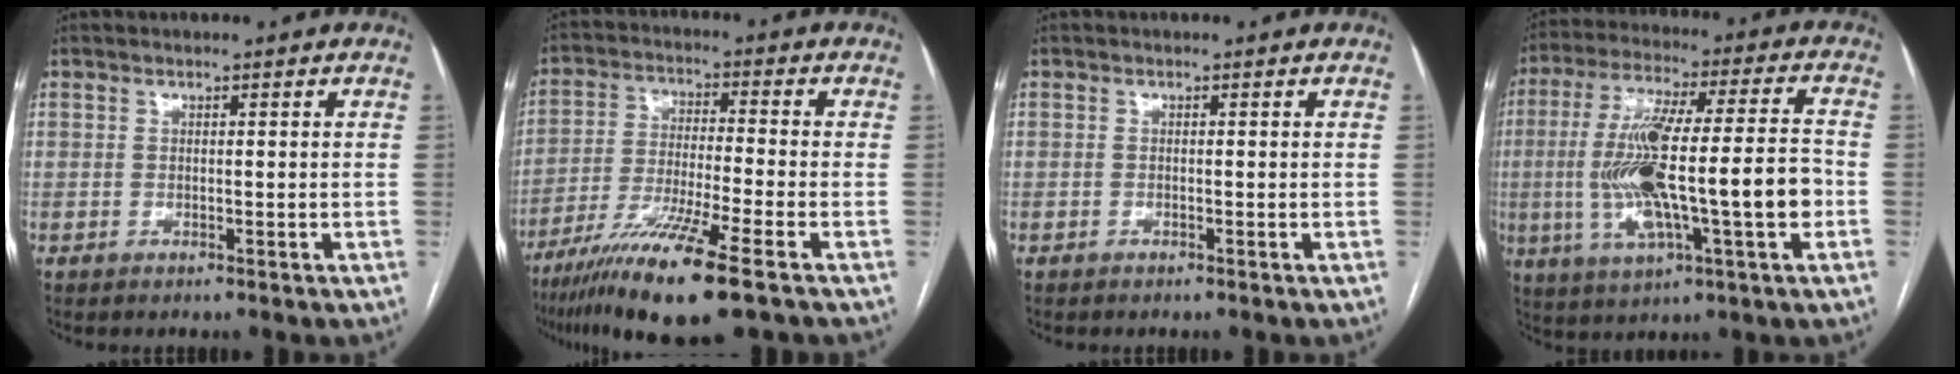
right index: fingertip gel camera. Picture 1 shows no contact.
{"total": 14.3, "force": [-9.3, -0.4, 10.8], "torque": [-0.214, -0.041, -0.168]}
{"total": 0.0}
{"total": 18.7, "force": [-2.7, 2.7, 18.3], "torque": [-0.349, 0.013, -0.040]}